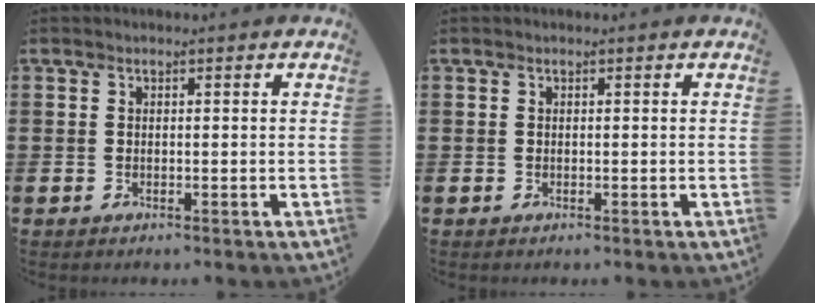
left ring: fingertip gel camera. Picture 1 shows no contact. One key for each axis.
{"total": 0.0}